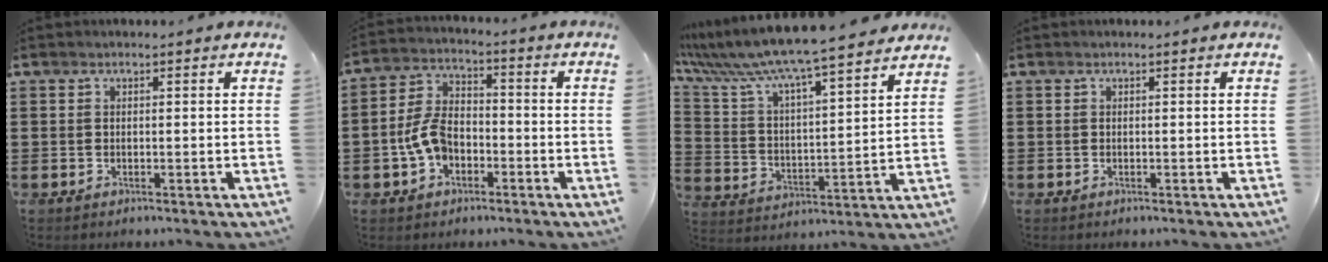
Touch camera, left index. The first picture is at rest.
{"total": 6.8, "force": [-2.6, 4.4, 4.6], "torque": [-0.116, 0.008, -0.056]}
{"total": 7.7, "force": [7.0, 0.0, 3.3], "torque": [-0.097, -0.054, 0.113]}
{"total": 0.0}